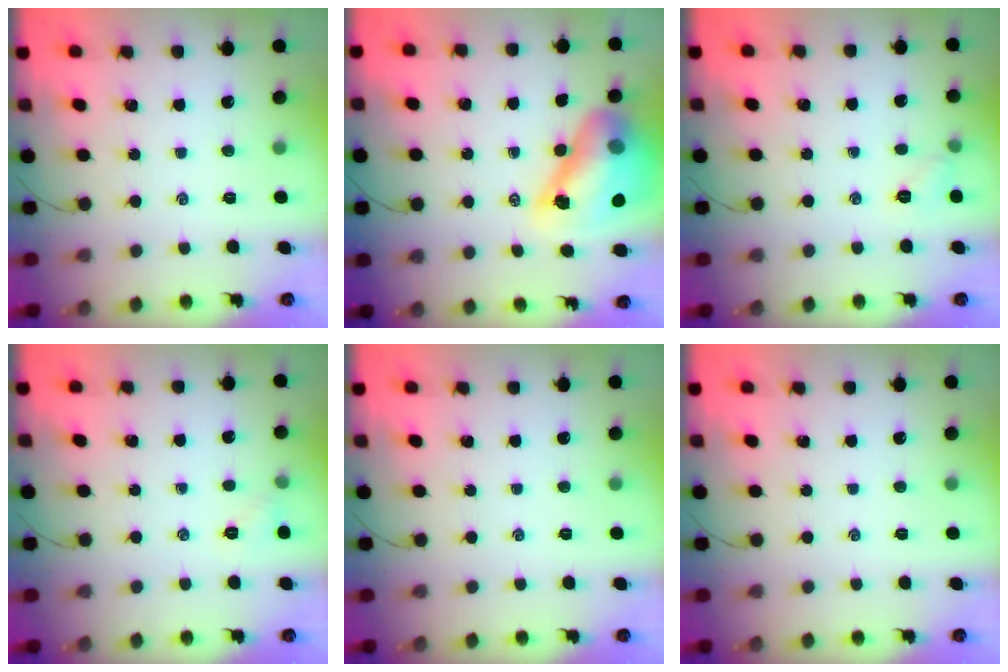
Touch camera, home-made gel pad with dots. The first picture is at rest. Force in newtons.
{"total": 15.9, "press": 15.3, "slide": 4.4}
{"total": 5.2, "press": 4.9, "slide": 1.6}
{"total": 3.8, "press": 3.7, "slide": 1.1}
{"total": 0.0}
{"total": 0.0}